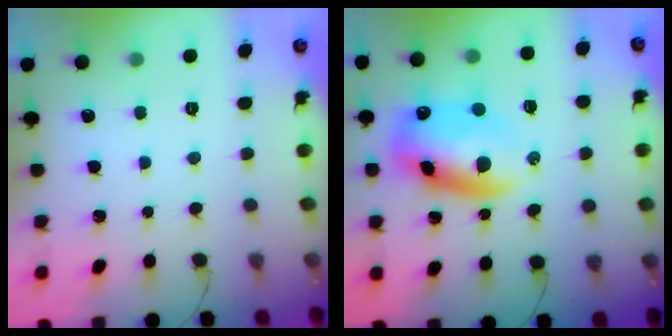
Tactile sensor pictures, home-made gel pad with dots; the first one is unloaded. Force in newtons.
{"total": 12.5, "press": 12.1, "slide": 3.3}